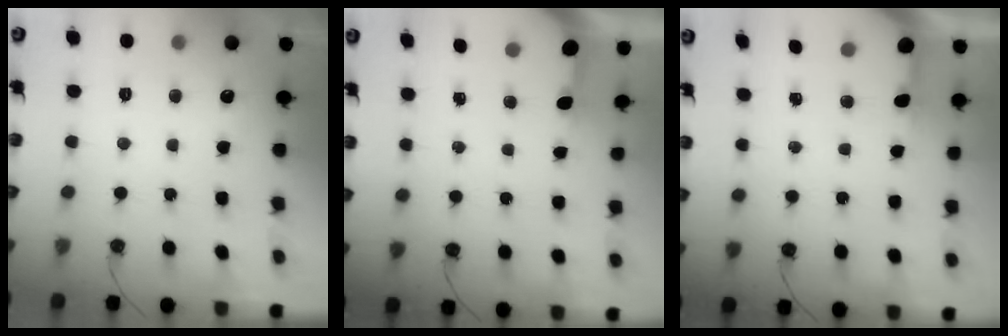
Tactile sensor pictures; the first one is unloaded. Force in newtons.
{"total": 3.5, "press": 3.5, "slide": 0.3}
{"total": 4.8, "press": 4.8, "slide": 0.3}